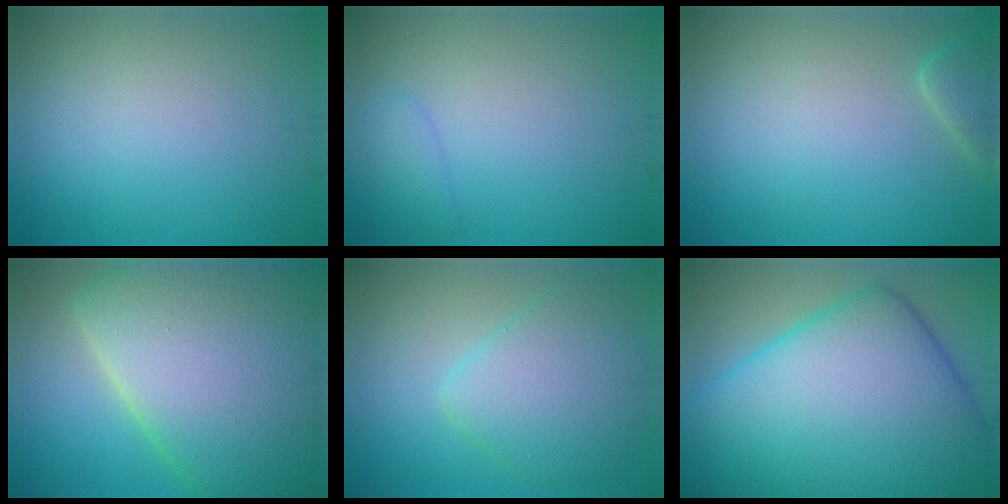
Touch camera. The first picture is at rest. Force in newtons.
{"total": 1.3, "press": 1.3, "slide": 0.2}
{"total": 2.3, "press": 2.2, "slide": 0.4}
{"total": 16.4, "press": 16.4, "slide": 1.3}
{"total": 5.2, "press": 5.2, "slide": 0.3}
{"total": 18.5, "press": 18.5, "slide": 0.0}